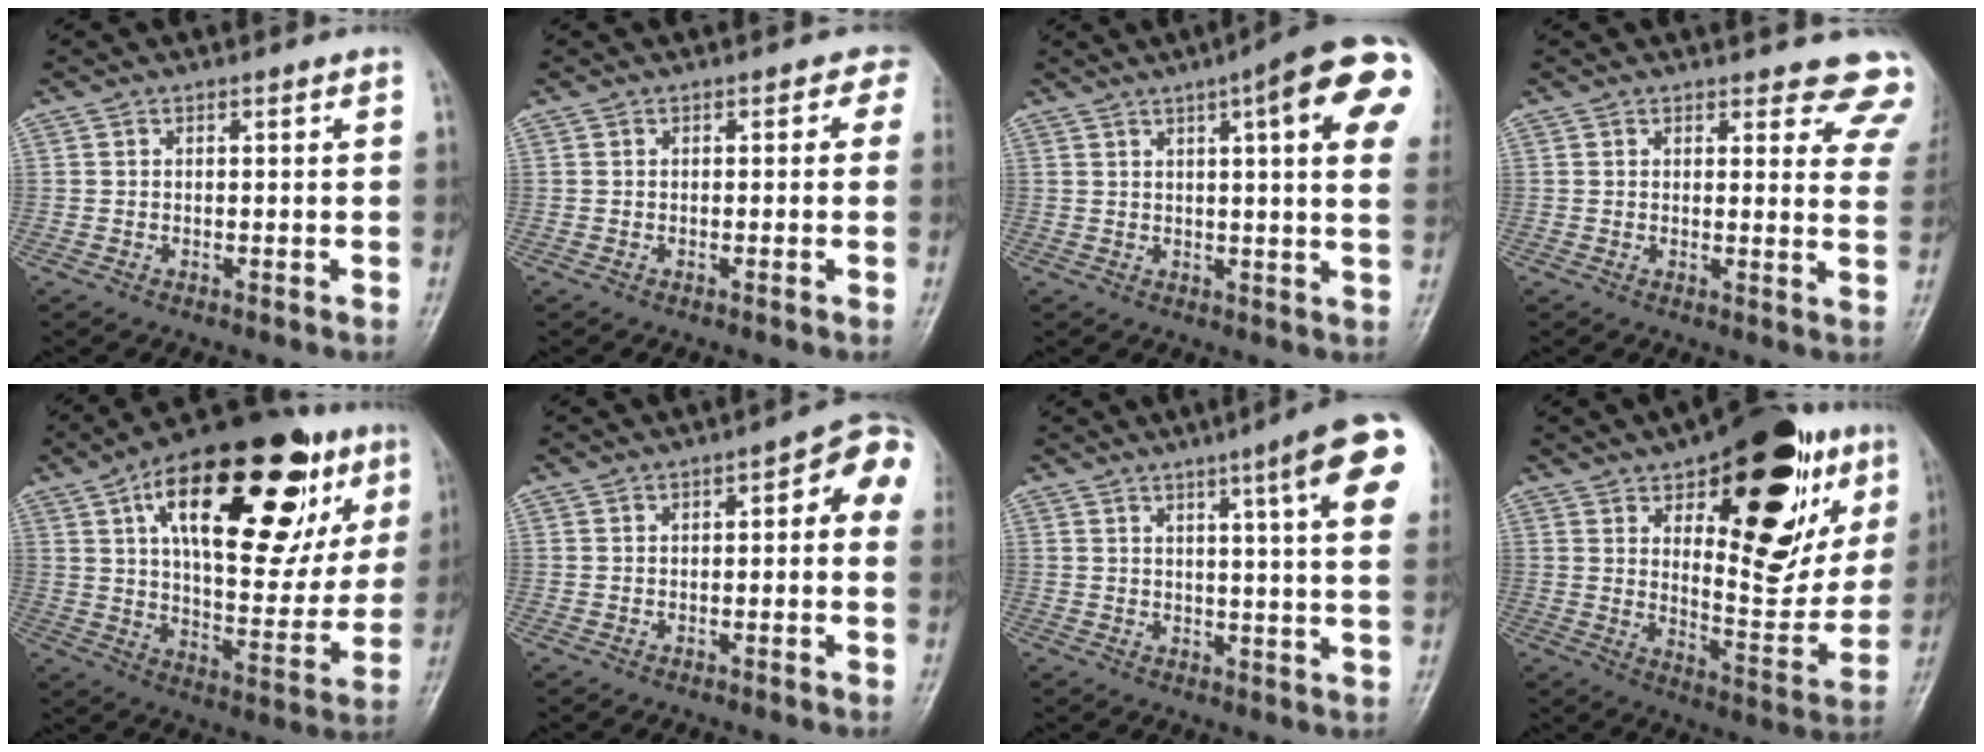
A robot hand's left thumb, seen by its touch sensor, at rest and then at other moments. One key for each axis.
{"total": 1.5, "fx": 0.3, "fy": 1.3, "fz": 0.7, "tx": 0.025, "ty": 0.007, "tz": -0.011}
{"total": 18.2, "fx": 6.7, "fy": 3.4, "fz": 16.6, "tx": -0.205, "ty": 0.001, "tz": 0.075}
{"total": 11.0, "fx": 10.0, "fy": 3.5, "fz": 3.0, "tx": 0.025, "ty": -0.062, "tz": 0.080}
{"total": 31.1, "fx": 13.2, "fy": 13.2, "fz": 24.8, "tx": -0.335, "ty": -0.001, "tz": 0.204}
{"total": 7.5, "fx": 1.4, "fy": 3.0, "fz": 6.8, "tx": -0.058, "ty": 0.026, "tz": 0.005}
{"total": 15.3, "fx": 6.8, "fy": 1.6, "fz": 13.7, "tx": -0.160, "ty": -0.018, "tz": 0.077}
{"total": 26.8, "fx": 11.9, "fy": 11.6, "fz": 21.0, "tx": -0.240, "ty": -0.037, "tz": 0.177}